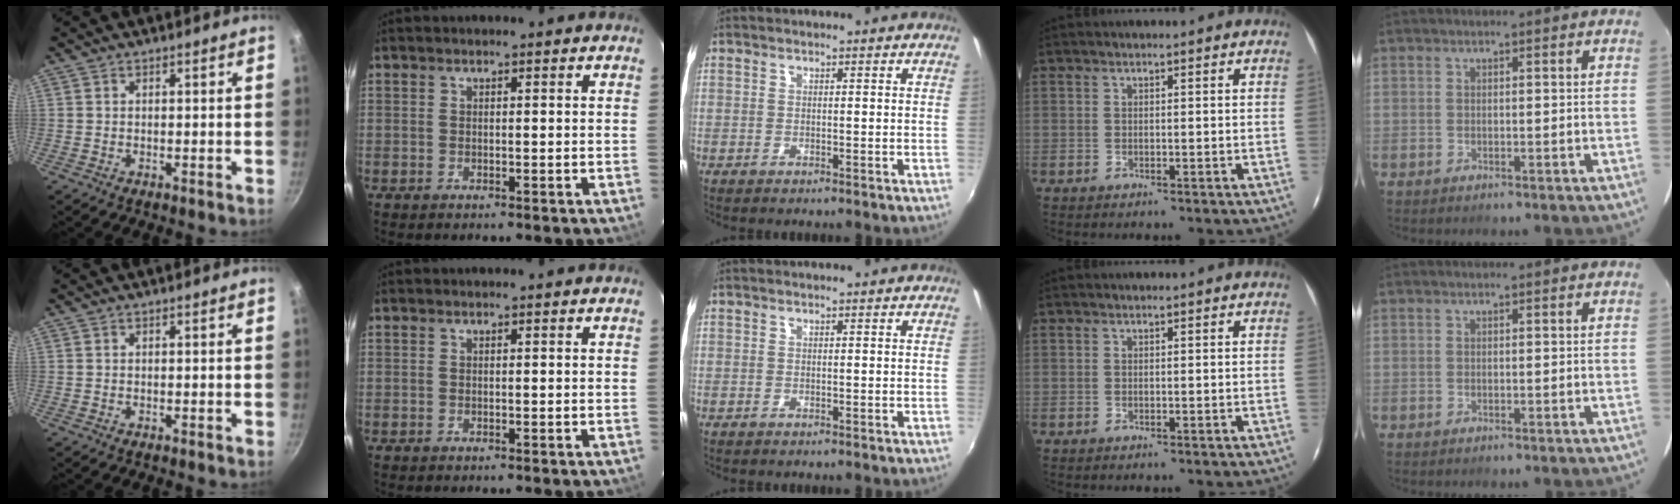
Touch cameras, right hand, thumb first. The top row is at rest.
{}